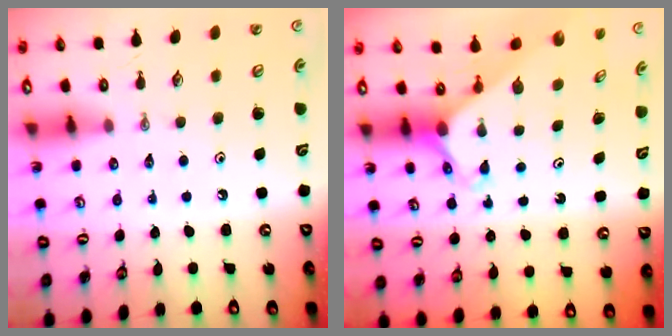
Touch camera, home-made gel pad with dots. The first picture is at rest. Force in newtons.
{"total": 2.5, "press": 2.5, "slide": 0.1}